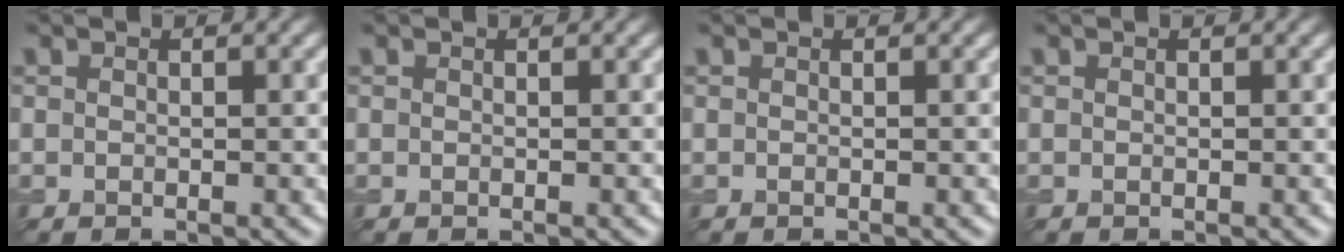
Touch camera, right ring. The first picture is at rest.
{"total": 0.0}
{"total": 0.0}
{"total": 0.0}